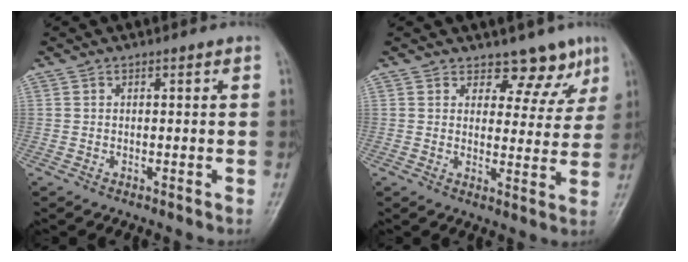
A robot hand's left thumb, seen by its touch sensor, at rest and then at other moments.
{"total": 6.9, "force": [5.2, 4.1, 1.9], "torque": [0.012, -0.035, 0.063]}